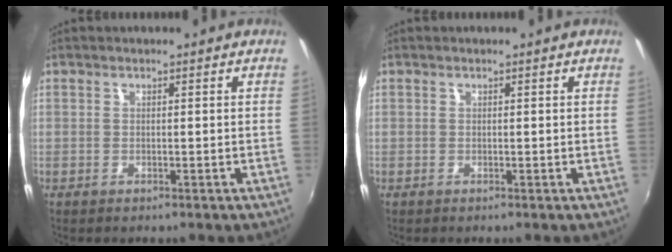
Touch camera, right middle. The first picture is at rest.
{"total": 0.0}